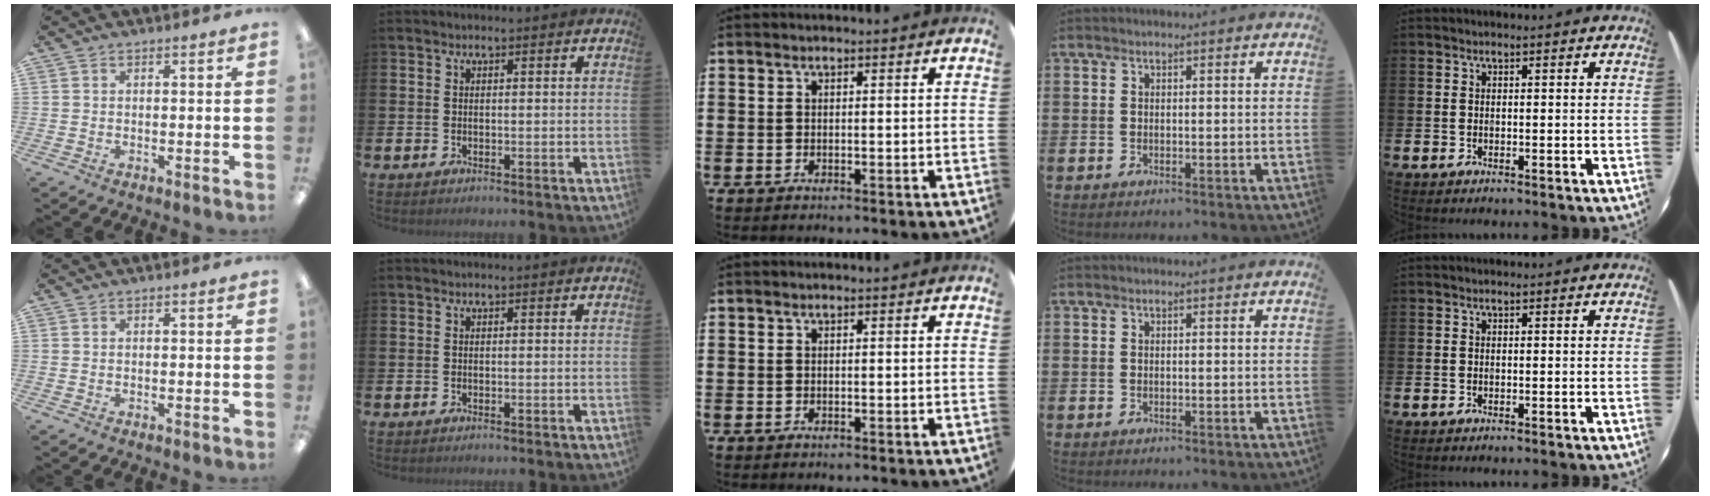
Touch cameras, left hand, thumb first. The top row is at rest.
{}